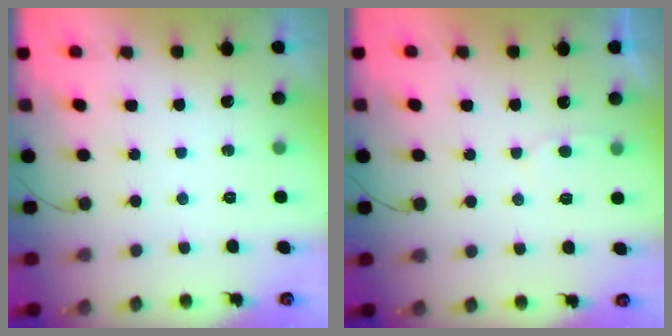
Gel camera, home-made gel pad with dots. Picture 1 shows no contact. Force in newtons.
{"total": 3.3, "press": 3.3, "slide": 0.4}